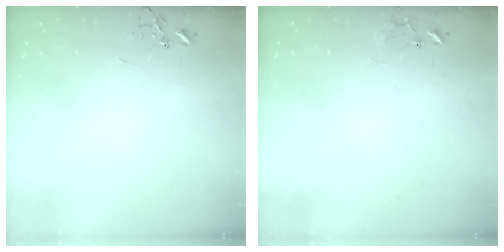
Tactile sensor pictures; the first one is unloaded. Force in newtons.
{"total": 8.6, "press": 8.6, "slide": 0.5}